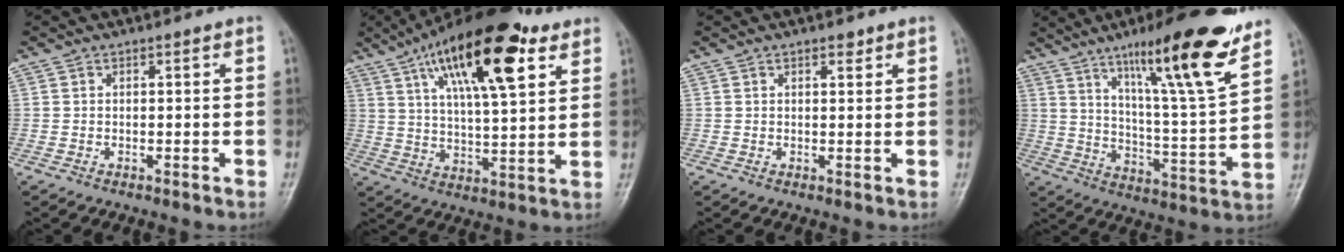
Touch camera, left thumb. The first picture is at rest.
{"total": 21.8, "force": [11.0, 7.3, 17.4], "torque": [-0.263, -0.020, 0.179]}
{"total": 1.6, "force": [1.1, 0.7, 1.0], "torque": [-0.006, -0.005, 0.014]}
{"total": 20.2, "force": [13.0, 2.6, 15.3], "torque": [-0.212, -0.070, 0.207]}